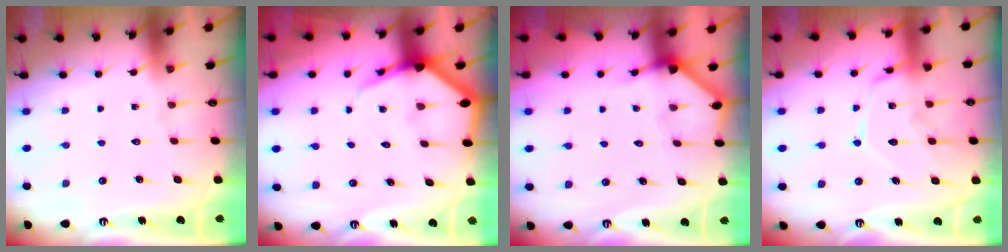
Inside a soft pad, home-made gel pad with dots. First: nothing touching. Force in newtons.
{"total": 5.6, "press": 5.6, "slide": 0.7}
{"total": 2.7, "press": 2.7, "slide": 0.1}
{"total": 14.5, "press": 14.4, "slide": 1.4}